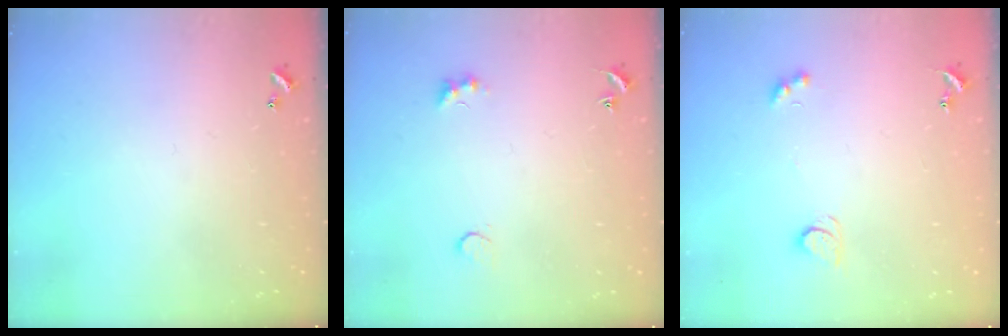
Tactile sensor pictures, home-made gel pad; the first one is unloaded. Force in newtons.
{"total": 3.0, "press": 2.9, "slide": 0.8}
{"total": 4.4, "press": 4.3, "slide": 0.7}